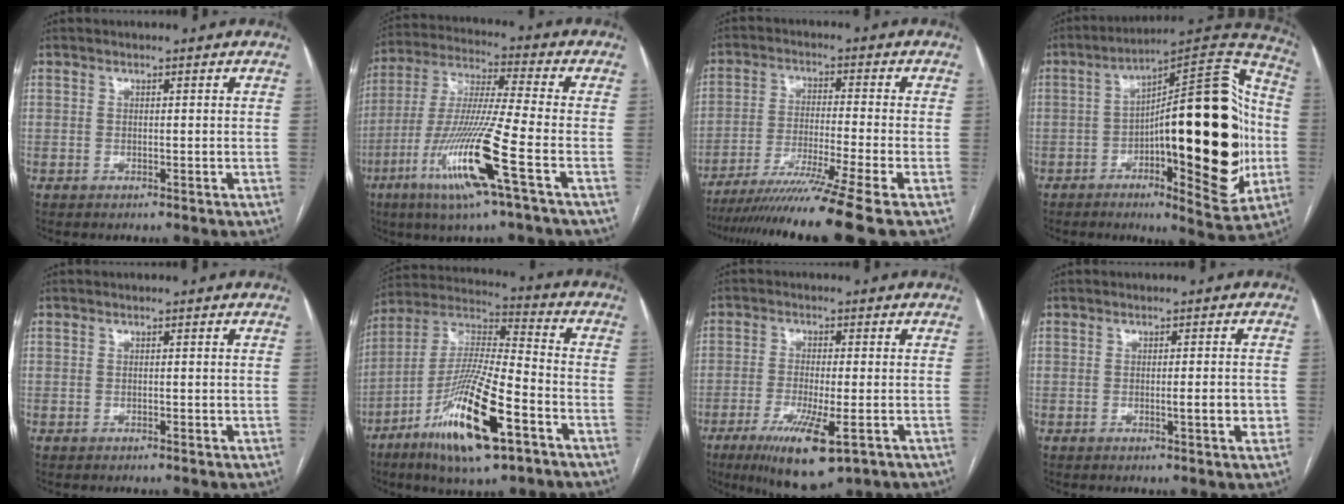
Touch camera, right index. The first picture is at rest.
{"total": 15.9, "force": [-6.8, -0.8, 14.4], "torque": [-0.299, -0.022, -0.130]}
{"total": 14.4, "force": [-11.4, -3.1, 8.2], "torque": [-0.133, -0.047, -0.187]}
{"total": 28.2, "force": [-2.9, 6.8, 27.2], "torque": [-0.364, 0.027, -0.035]}
{"total": 0.6, "force": [-0.1, 0.3, 0.5], "torque": [-0.010, 0.000, -0.002]}
{"total": 19.0, "force": [-9.1, 2.9, 16.4], "torque": [-0.338, -0.027, -0.161]}
{"total": 10.8, "force": [-5.4, 2.1, 9.1], "torque": [-0.160, -0.028, -0.083]}
{"total": 2.0, "force": [-0.3, 0.6, 1.9], "torque": [-0.029, -0.001, -0.003]}